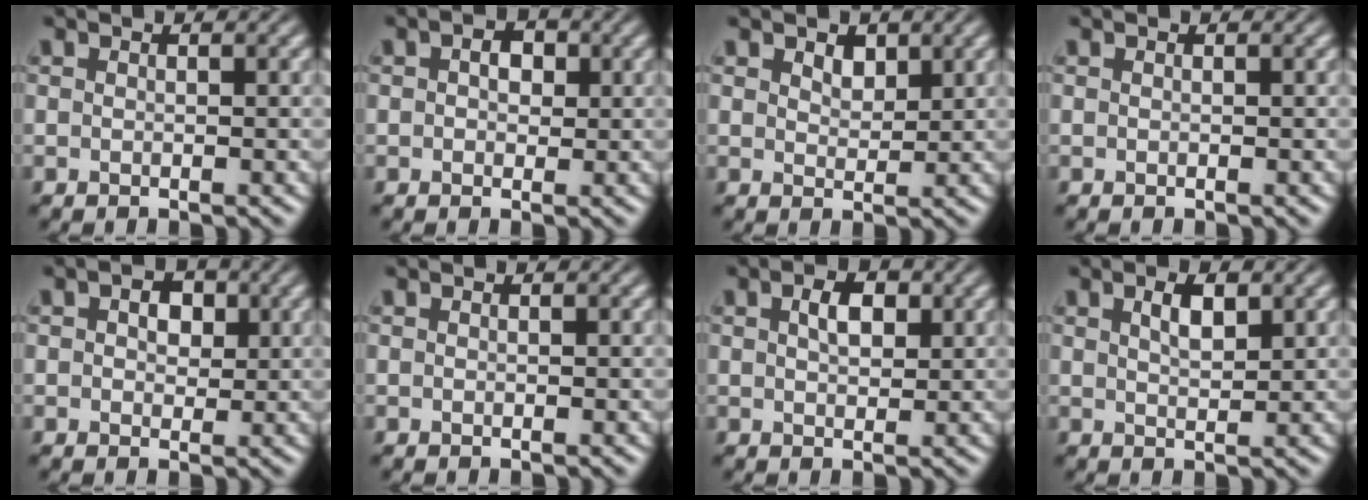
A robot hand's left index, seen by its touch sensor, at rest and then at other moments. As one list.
[{"total": 2.0, "force": [0.4, 1.4, 1.4], "torque": [-0.019, 0.002, 0.002]}, {"total": 1.6, "force": [1.0, 0.9, 0.7], "torque": [-0.016, -0.001, 0.017]}, {"total": 0.0}, {"total": 2.4, "force": [0.7, 1.7, 1.6], "torque": [-0.021, 0.001, 0.007]}, {"total": 0.0}, {"total": 2.4, "force": [0.8, 1.4, 1.8], "torque": [-0.033, 0.002, 0.014]}, {"total": 2.3, "force": [1.2, 0.8, 1.8], "torque": [-0.033, 0.002, 0.022]}]